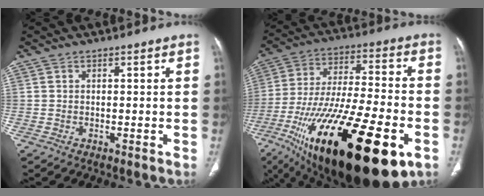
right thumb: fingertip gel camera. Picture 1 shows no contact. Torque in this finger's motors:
{"motor_torque": [0.56, 1.60, 2.34, -0.43, 0.81]}